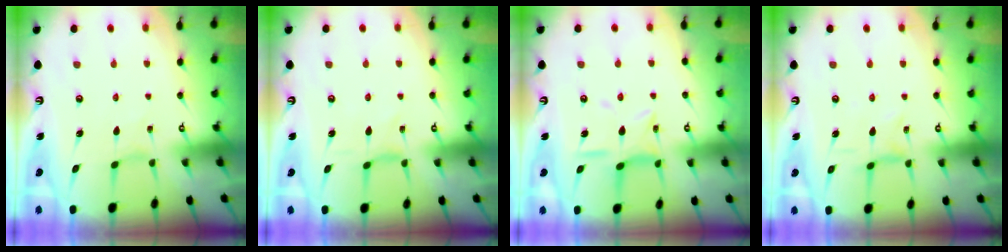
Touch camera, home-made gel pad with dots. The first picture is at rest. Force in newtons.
{"total": 0.0}
{"total": 9.2, "press": 9.2, "slide": 0.6}
{"total": 0.6, "press": 0.5, "slide": 0.2}